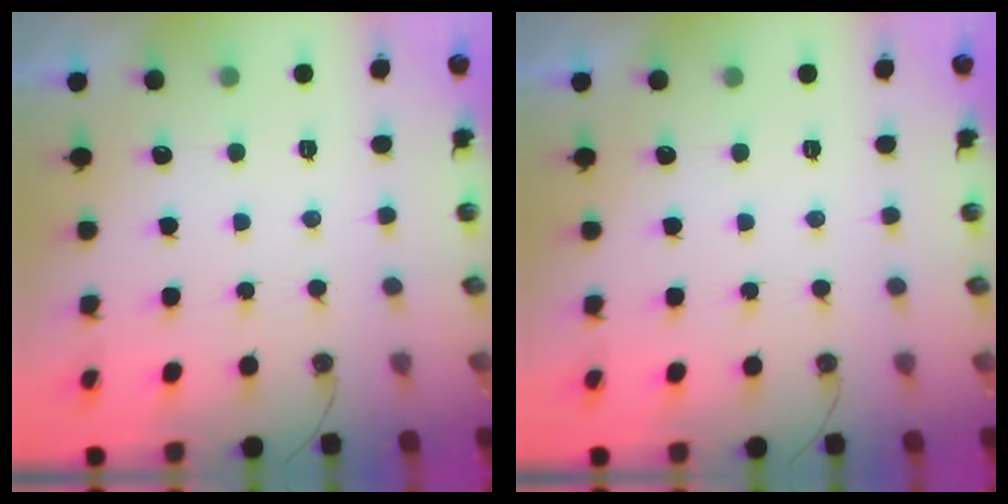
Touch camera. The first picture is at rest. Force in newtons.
{"total": 0.0}